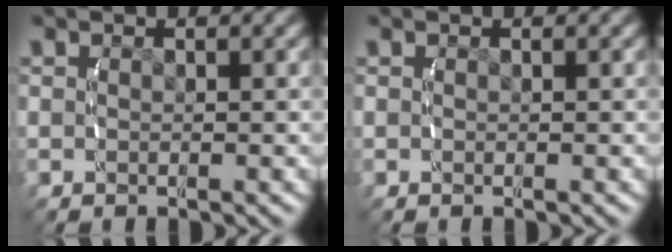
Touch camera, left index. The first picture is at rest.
{"total": 0.0}